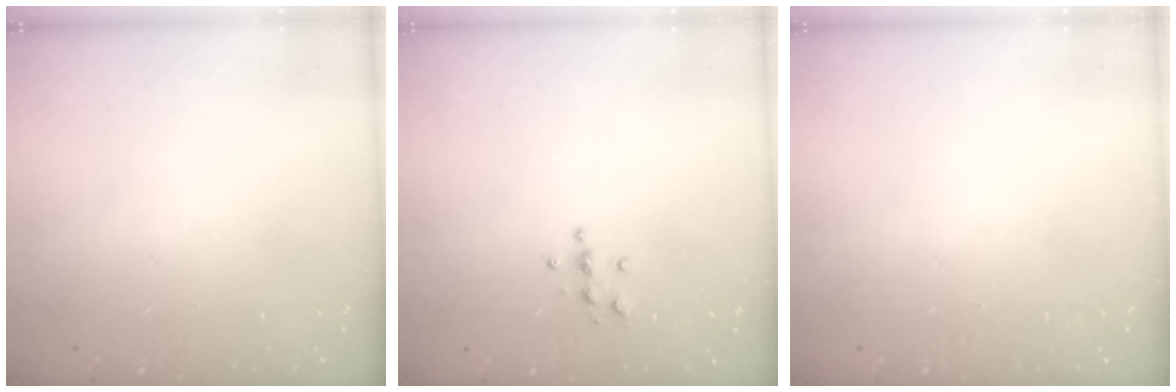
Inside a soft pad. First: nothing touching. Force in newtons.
{"total": 4.0, "press": 3.9, "slide": 0.4}
{"total": 0.0}